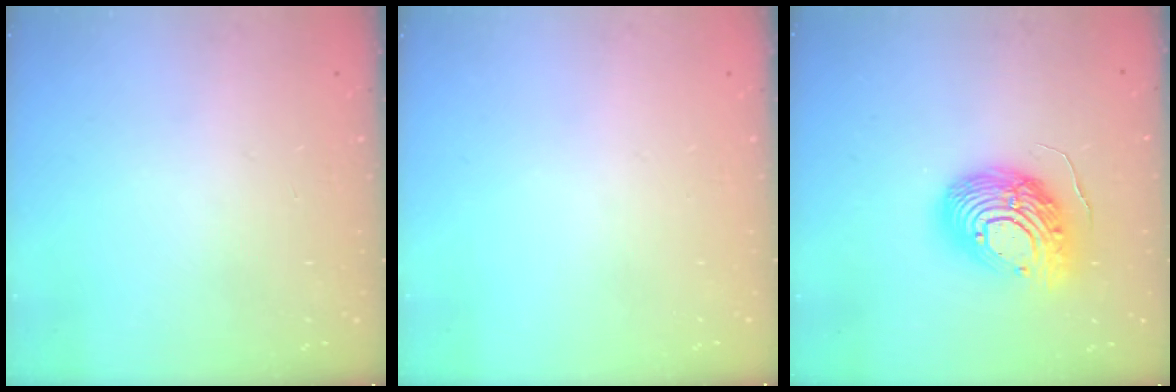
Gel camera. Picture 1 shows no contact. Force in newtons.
{"total": 0.0}
{"total": 17.3, "press": 17.2, "slide": 1.6}